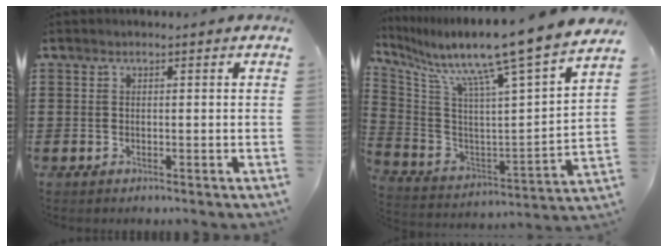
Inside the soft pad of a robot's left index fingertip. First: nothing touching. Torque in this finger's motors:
{"motor_torque": [1.08, -1.06, 0.63, 0.15]}